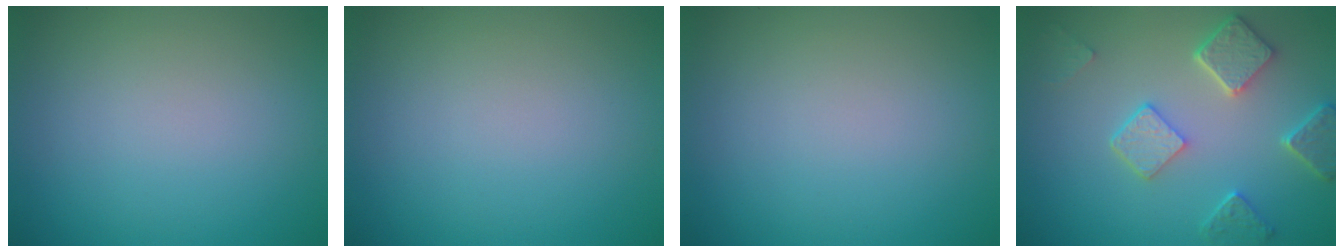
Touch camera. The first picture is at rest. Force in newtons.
{"total": 0.0}
{"total": 0.0}
{"total": 4.7, "press": 3.7, "slide": 2.9}